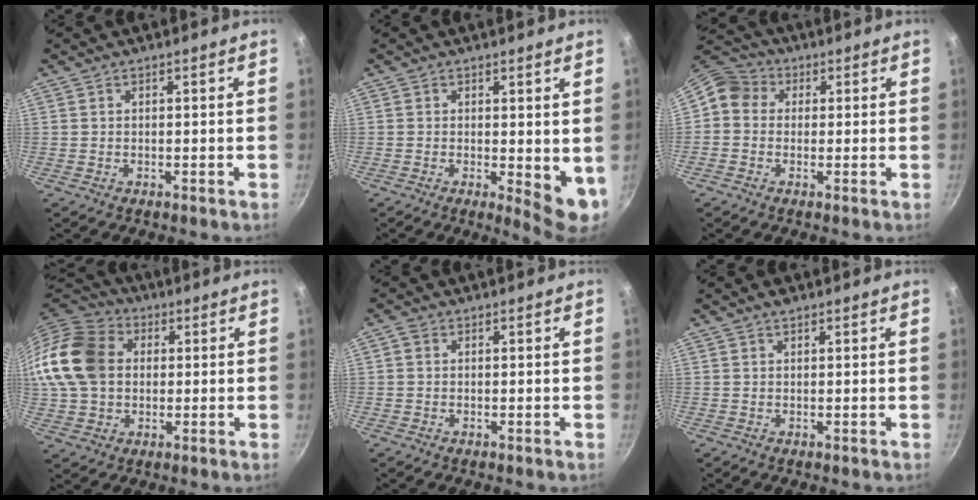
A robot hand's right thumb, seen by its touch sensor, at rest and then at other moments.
{"total": 6.5, "force": [0.1, 2.6, 6.0], "torque": [-0.067, -0.014, 0.004]}
{"total": 7.0, "force": [0.5, 6.2, 3.1], "torque": [-0.036, 0.021, -0.015]}
{"total": 17.9, "force": [2.4, 13.9, 11.0], "torque": [-0.210, 0.024, 0.034]}
{"total": 1.3, "force": [0.2, 1.1, 0.6], "torque": [-0.013, 0.006, 0.000]}
{"total": 1.5, "force": [1.0, 0.8, 0.8], "torque": [-0.007, -0.002, 0.014]}